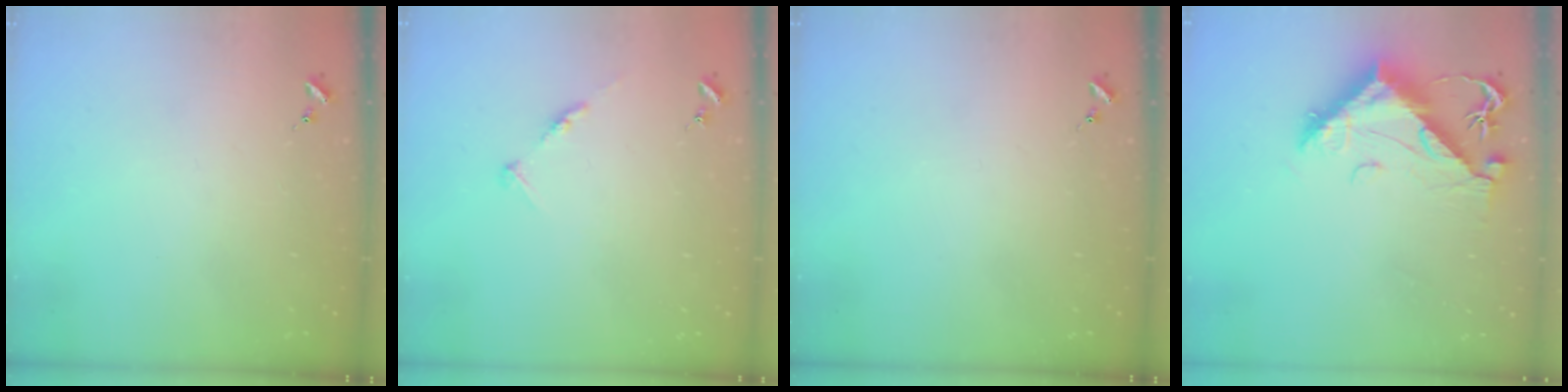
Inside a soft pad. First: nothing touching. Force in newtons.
{"total": 5.8, "press": 5.8, "slide": 0.6}
{"total": 0.0}
{"total": 12.3, "press": 12.2, "slide": 1.5}